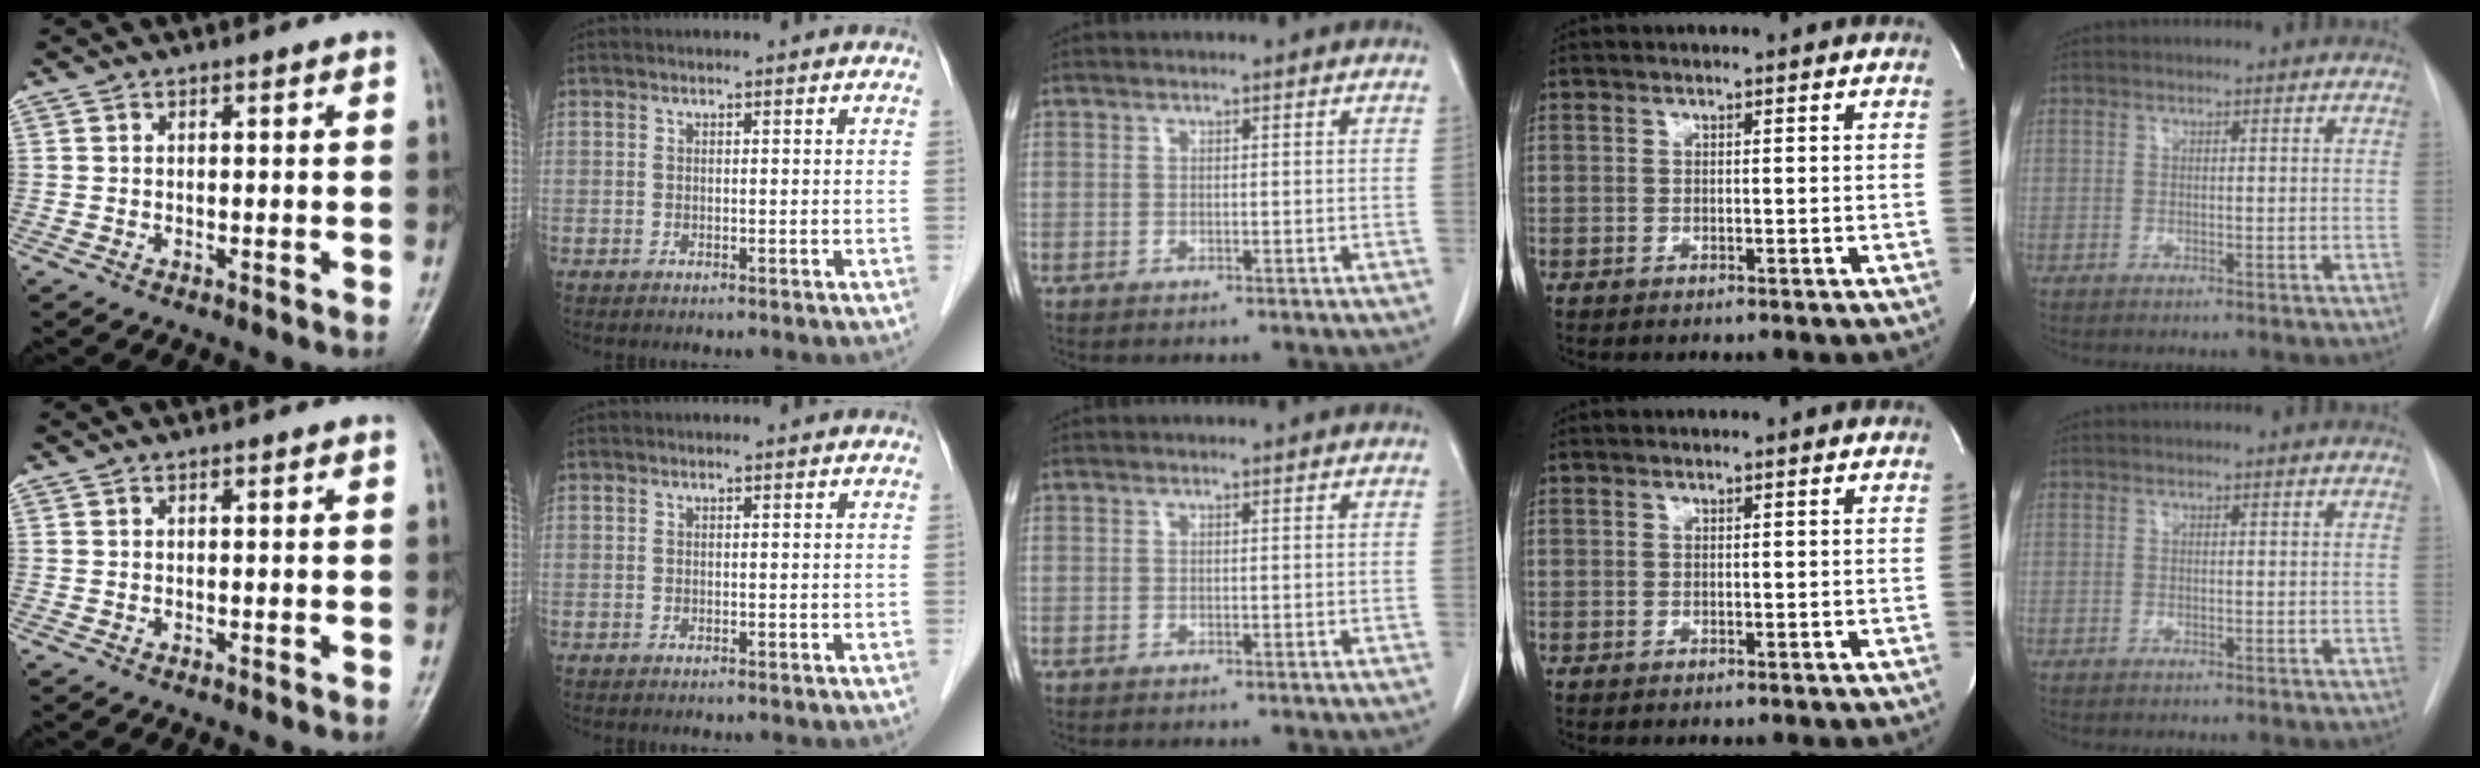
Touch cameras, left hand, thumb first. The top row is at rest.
{}